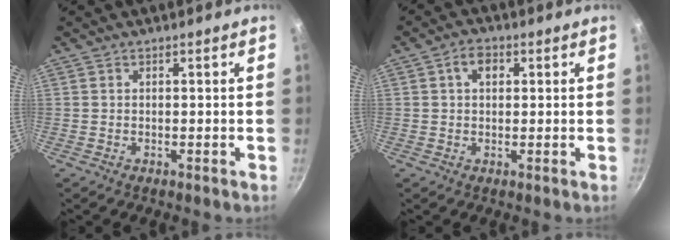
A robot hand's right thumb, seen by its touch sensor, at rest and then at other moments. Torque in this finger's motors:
{"motor_torque": [0.46, 0.93, 0.20, -0.07, 0.00]}